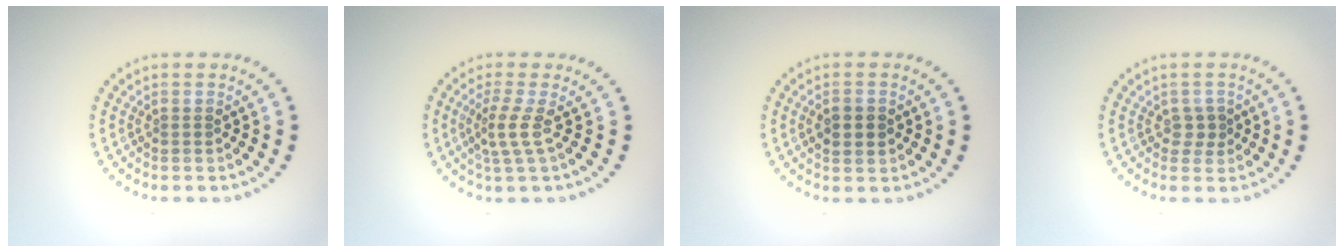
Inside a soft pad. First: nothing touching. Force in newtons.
{"total": 2.4, "press": 1.5, "slide": 1.9}
{"total": 2.3, "press": 2.3, "slide": 0.2}
{"total": 1.5, "press": 1.4, "slide": 0.5}